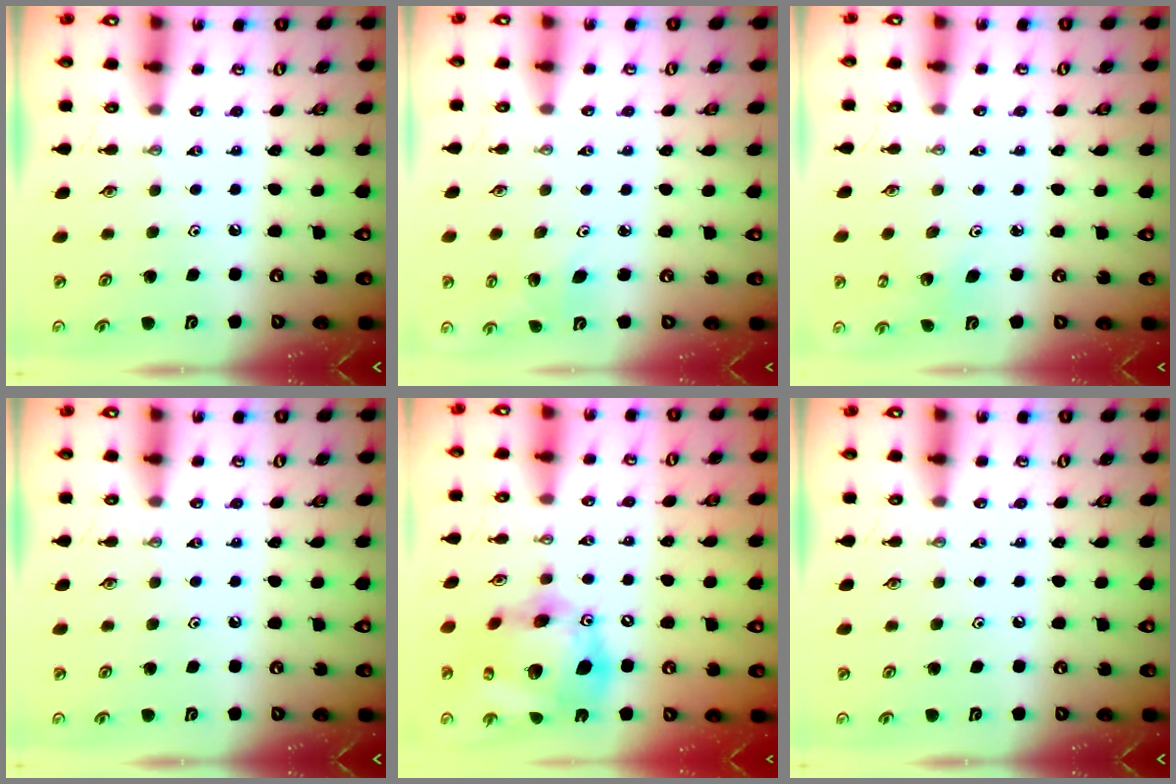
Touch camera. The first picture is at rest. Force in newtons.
{"total": 2.8, "press": 2.4, "slide": 1.5}
{"total": 2.2, "press": 2.2, "slide": 0.2}
{"total": 0.0}
{"total": 22.1, "press": 21.9, "slide": 3.3}
{"total": 0.0}